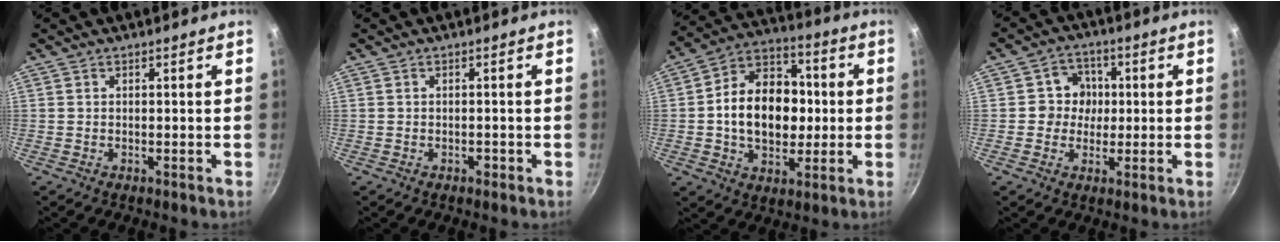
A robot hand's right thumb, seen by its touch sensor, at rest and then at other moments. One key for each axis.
{"total": 0.9, "fx": -0.5, "fy": 0.6, "fz": 0.4, "tx": -0.004, "ty": 0.006, "tz": -0.004}
{"total": 17.6, "fx": -0.3, "fy": 12.9, "fz": 12.1, "tx": -0.157, "ty": 0.030, "tz": -0.013}
{"total": 6.3, "fx": 0.2, "fy": 6.0, "fz": 2.0, "tx": 0.015, "ty": 0.010, "tz": -0.007}